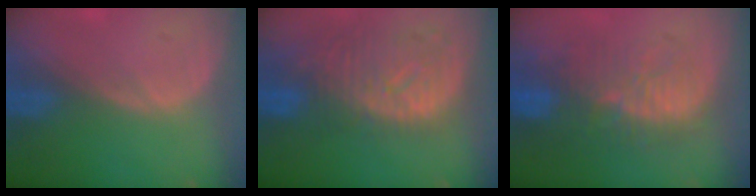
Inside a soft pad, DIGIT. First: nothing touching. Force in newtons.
{"total": 10.9, "press": 9.7, "slide": 4.9}
{"total": 11.1, "press": 9.9, "slide": 5.0}